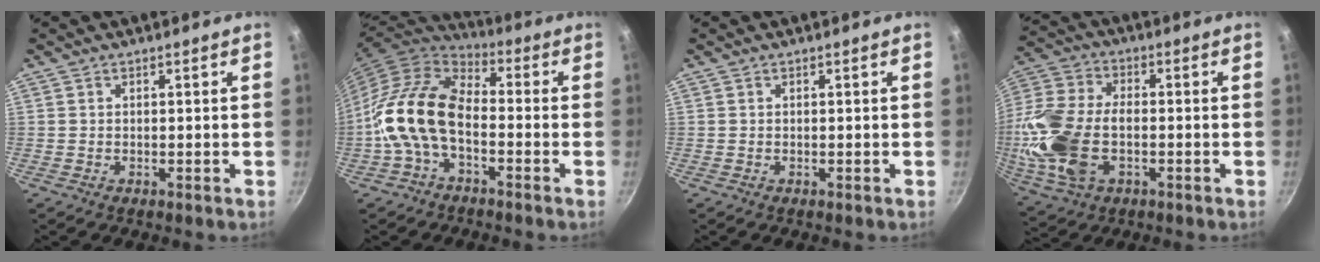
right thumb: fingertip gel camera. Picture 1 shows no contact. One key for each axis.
{"total": 14.4, "fx": -3.9, "fy": 8.5, "fz": 11.0, "tx": -0.195, "ty": 0.044, "tz": -0.093}
{"total": 0.0}
{"total": 17.7, "fx": -2.8, "fy": 10.7, "fz": 13.8, "tx": -0.289, "ty": 0.022, "tz": -0.056}